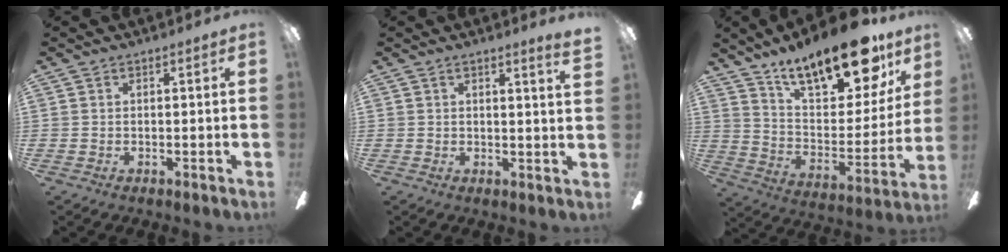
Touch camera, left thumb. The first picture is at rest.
{"total": 2.3, "force": [1.7, -0.3, 1.5], "torque": [-0.023, -0.009, 0.027]}
{"total": 20.8, "force": [16.0, 7.4, 11.0], "torque": [-0.175, -0.105, 0.274]}